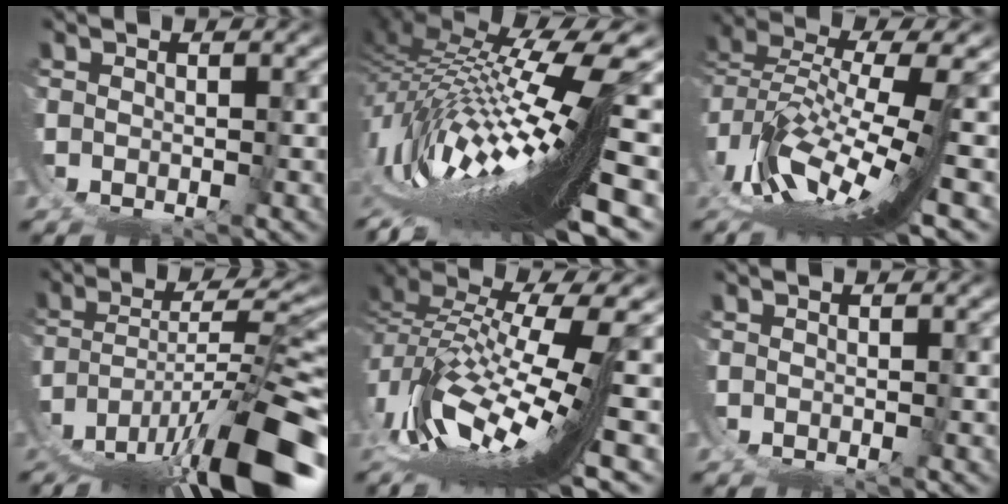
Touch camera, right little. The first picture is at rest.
{"total": 16.1, "force": [-0.9, 4.6, 15.4], "torque": [-0.256, -0.005, 0.005]}
{"total": 7.2, "force": [-0.7, 1.8, 6.9], "torque": [-0.125, -0.006, -0.005]}
{"total": 10.0, "force": [-4.3, 2.8, 8.6], "torque": [-0.138, -0.015, -0.041]}
{"total": 10.8, "force": [-0.5, 3.9, 10.1], "torque": [-0.185, -0.015, 0.005]}
{"total": 0.0}